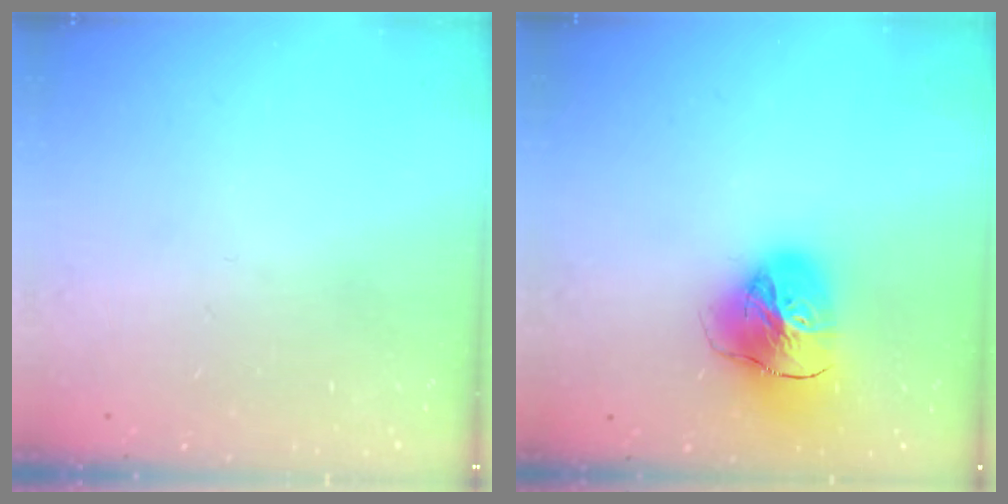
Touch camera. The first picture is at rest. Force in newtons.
{"total": 17.8, "press": 17.7, "slide": 2.1}